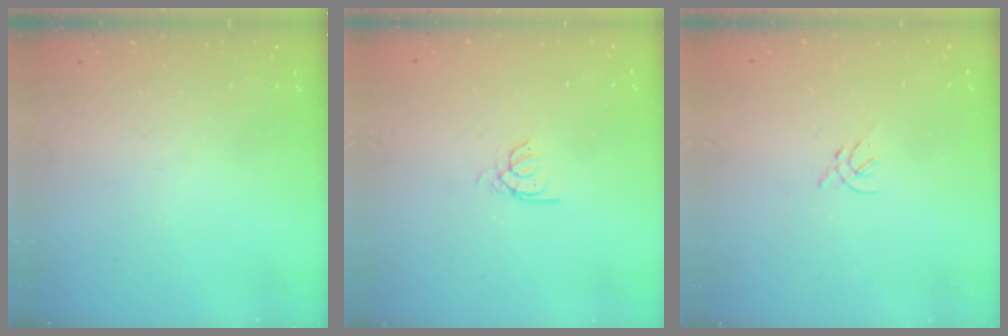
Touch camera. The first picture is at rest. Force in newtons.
{"total": 2.3, "press": 2.3, "slide": 0.2}
{"total": 1.2, "press": 1.1, "slide": 0.5}